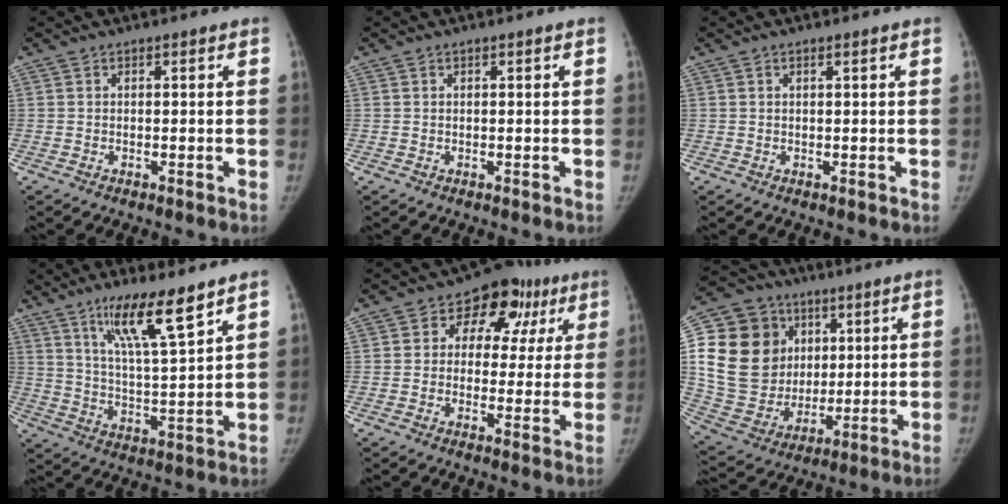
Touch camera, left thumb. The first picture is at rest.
{"total": 0.0}
{"total": 0.5, "force": [0.3, 0.0, 0.4], "torque": [-0.010, 0.004, 0.007]}
{"total": 12.7, "force": [8.5, 1.6, 9.4], "torque": [-0.160, -0.052, 0.156]}
{"total": 12.6, "force": [4.6, 9.3, 7.2], "torque": [-0.031, 0.015, 0.056]}
{"total": 22.4, "force": [5.7, 18.5, 11.2], "torque": [-0.195, 0.013, 0.123]}